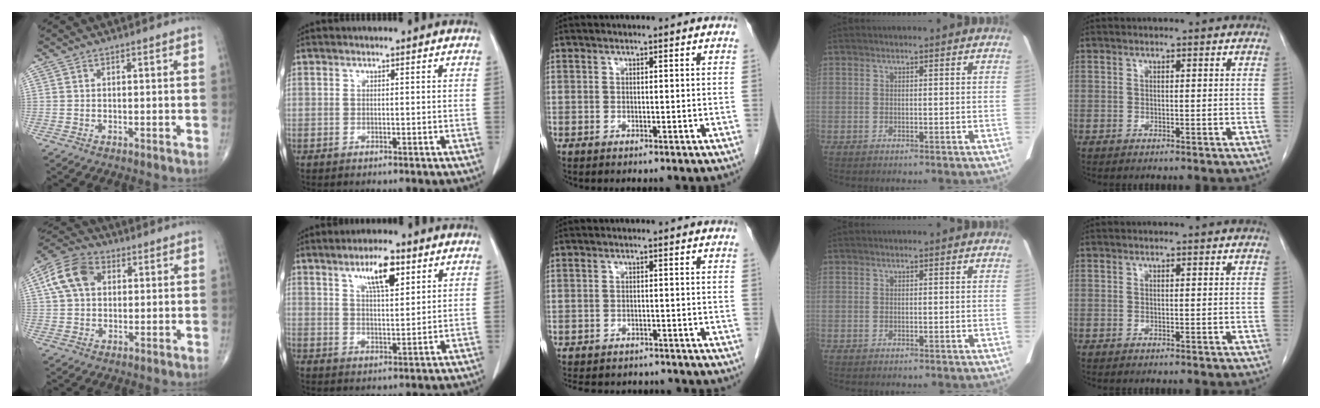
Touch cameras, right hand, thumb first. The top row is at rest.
{"thumb": {"total": 9.9, "force": [2.7, 7.0, 6.4], "torque": [-0.116, 0.016, 0.040]}, "index": {"total": 7.2, "force": [3.9, 1.8, 5.7], "torque": [-0.102, 0.003, 0.067]}, "middle": {"total": 11.0, "force": [-9.8, 4.1, 3.0], "torque": [-0.064, 0.006, -0.120]}}